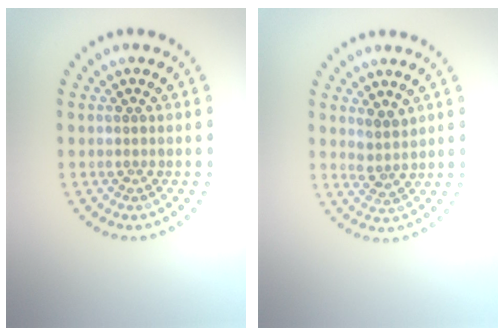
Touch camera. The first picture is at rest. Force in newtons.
{"total": 1.8, "press": 1.5, "slide": 1.1}